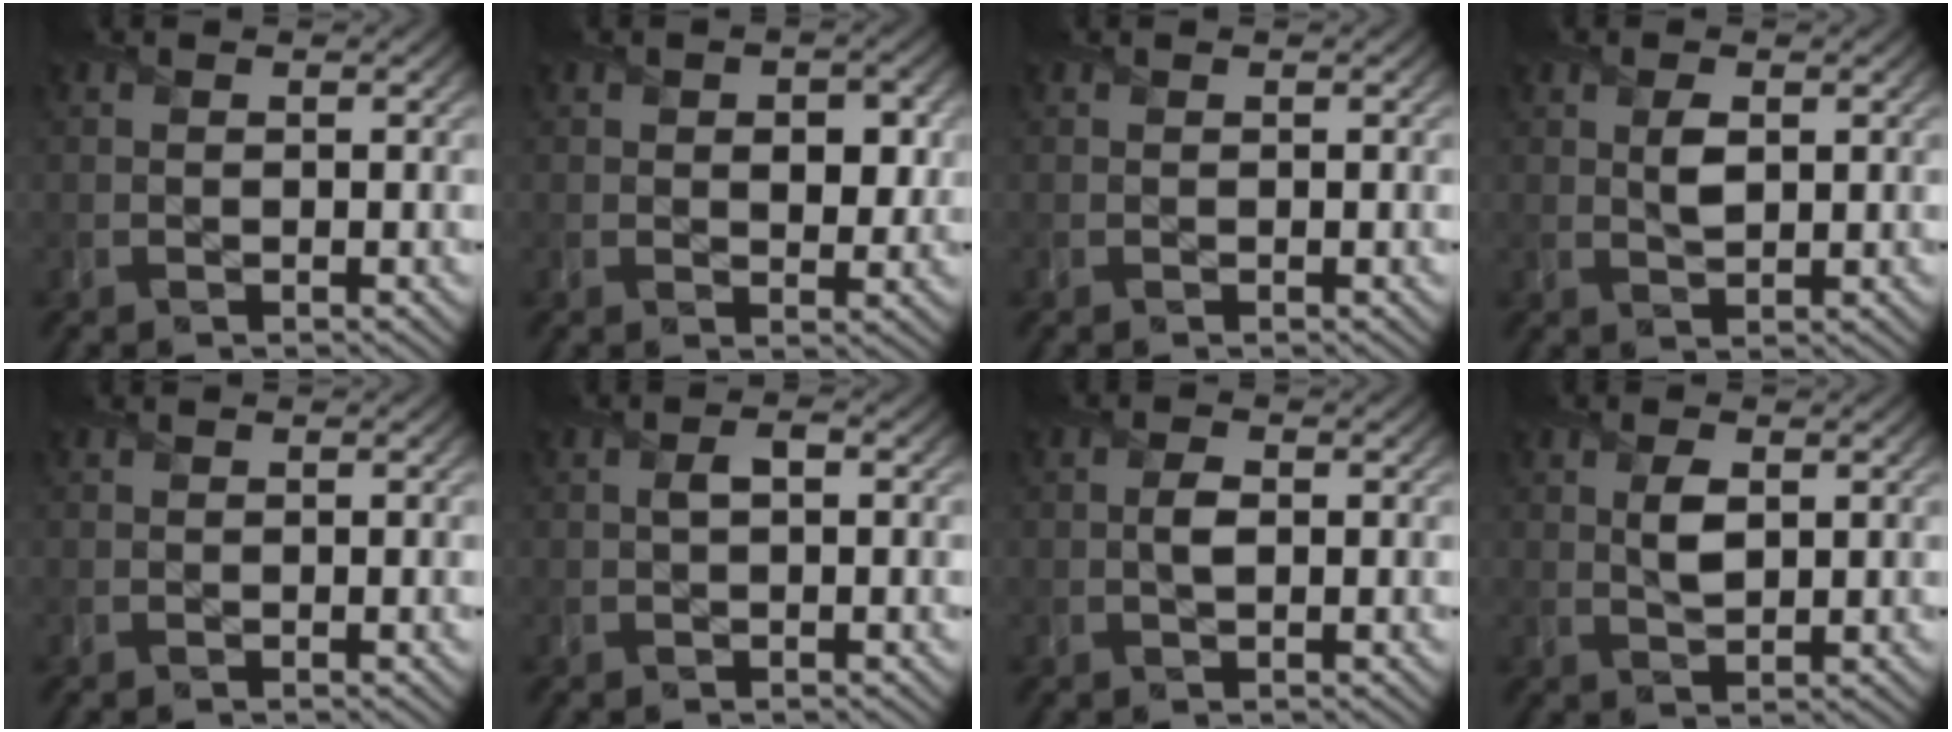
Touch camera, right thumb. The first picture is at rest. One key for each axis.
{"total": 4.2, "fx": 0.7, "fy": 2.8, "fz": 3.1, "tx": -0.045, "ty": -0.005, "tz": 0.009}
{"total": 0.0}
{"total": 2.4, "fx": 0.7, "fy": 1.3, "fz": 1.9, "tx": -0.040, "ty": -0.004, "tz": 0.016}
{"total": 0.0}
{"total": 1.3, "fx": 0.1, "fy": 0.7, "fz": 1.1, "tx": -0.023, "ty": 0.003, "tz": 0.000}
{"total": 1.8, "fx": 0.0, "fy": 0.9, "fz": 1.5, "tx": -0.032, "ty": 0.001, "tz": 0.000}
{"total": 2.9, "fx": 0.9, "fy": 1.5, "fz": 2.4, "tx": -0.051, "ty": -0.004, "tz": 0.020}